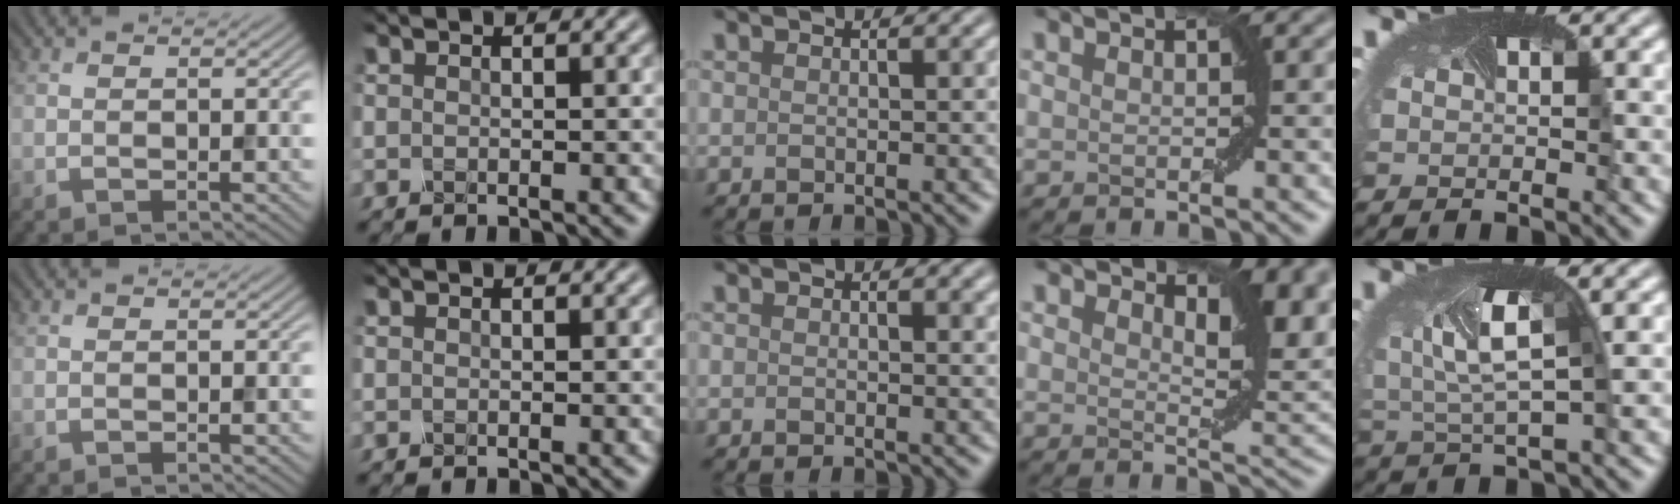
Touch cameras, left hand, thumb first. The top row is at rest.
{"middle": {"total": 0.6, "force": [0.4, 0.2, 0.4], "torque": [-0.003, -0.002, 0.007]}, "ring": {"total": 5.4, "force": [3.2, 1.9, 3.9], "torque": [-0.050, -0.001, 0.048]}, "little": {"total": 5.3, "force": [0.9, 2.3, 4.7], "torque": [-0.114, 0.003, 0.012]}}